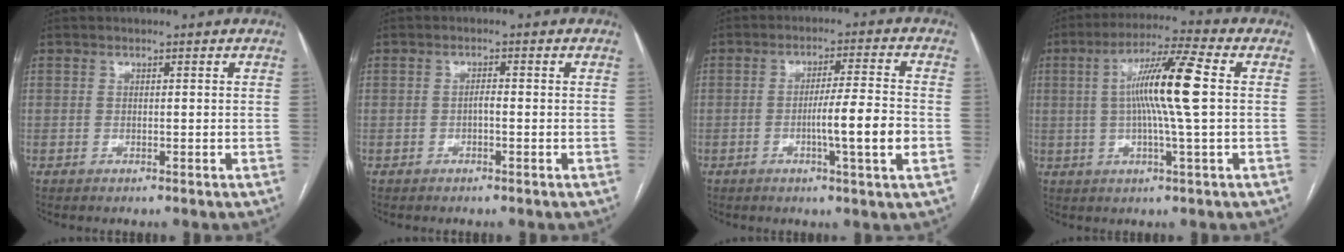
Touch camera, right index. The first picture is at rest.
{"total": 1.1, "force": [-0.4, 0.3, 1.0], "torque": [-0.016, 0.004, -0.008]}
{"total": 8.5, "force": [-2.1, -0.6, 8.2], "torque": [-0.132, -0.004, -0.037]}
{"total": 11.4, "force": [1.0, -0.5, 11.3], "torque": [-0.205, 0.008, 0.012]}